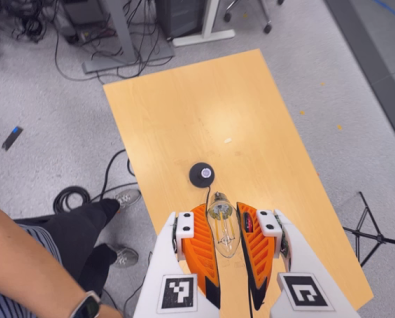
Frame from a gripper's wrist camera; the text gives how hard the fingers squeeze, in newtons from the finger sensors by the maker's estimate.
{"total": 21.8, "left": 24.8, "right": 18.8}